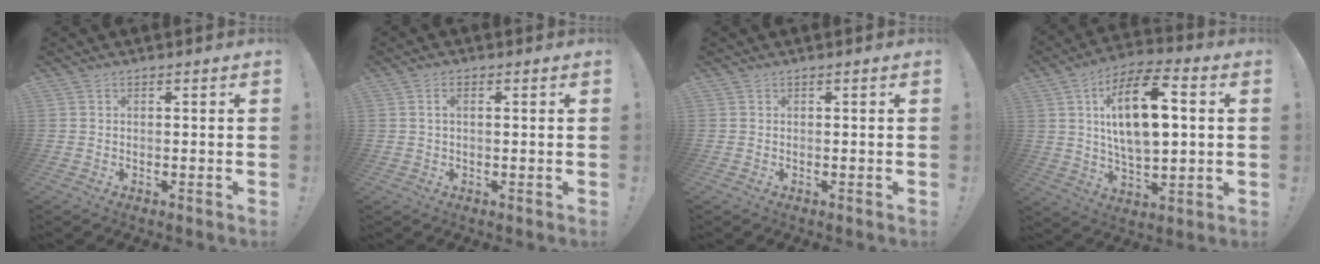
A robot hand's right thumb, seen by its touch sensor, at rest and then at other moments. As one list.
[{"total": 2.2, "force": [0.4, 1.0, 1.9], "torque": [-0.032, 0.002, 0.006]}, {"total": 0.0}, {"total": 19.0, "force": [3.9, 9.2, 16.2], "torque": [-0.267, 0.005, 0.056]}]